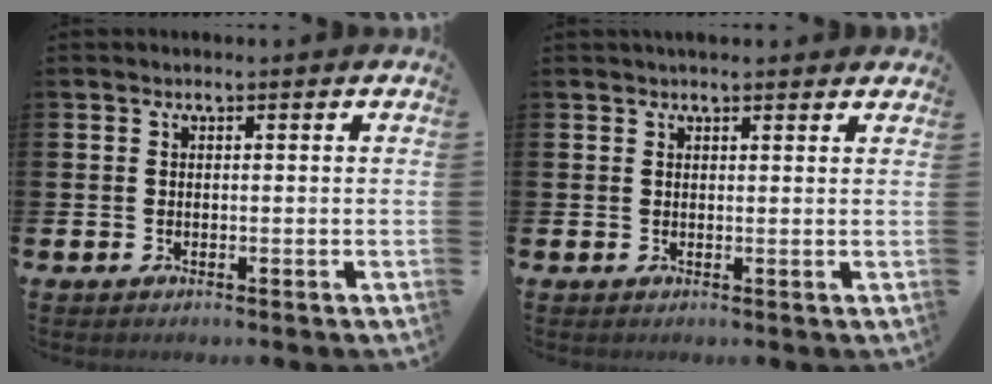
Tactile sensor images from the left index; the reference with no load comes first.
{"total": 1.6, "force": [1.5, 0.3, 0.2], "torque": [0.007, -0.005, 0.025]}